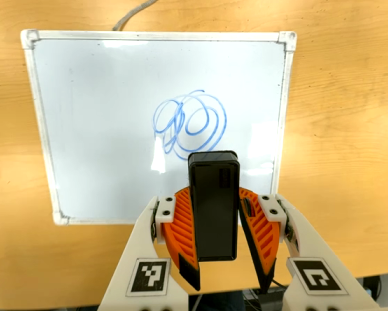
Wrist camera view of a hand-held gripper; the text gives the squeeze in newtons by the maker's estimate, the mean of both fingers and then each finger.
{"total": 6.2, "left": 6.2, "right": 6.2}